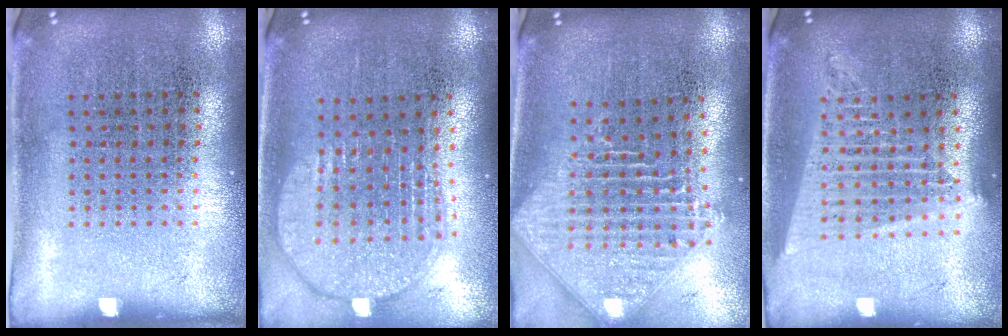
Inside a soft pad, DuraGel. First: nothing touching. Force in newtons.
{"total": 1.9, "press": 1.7, "slide": 1.0}
{"total": 2.5, "press": 1.9, "slide": 1.7}
{"total": 1.8, "press": 1.6, "slide": 0.9}